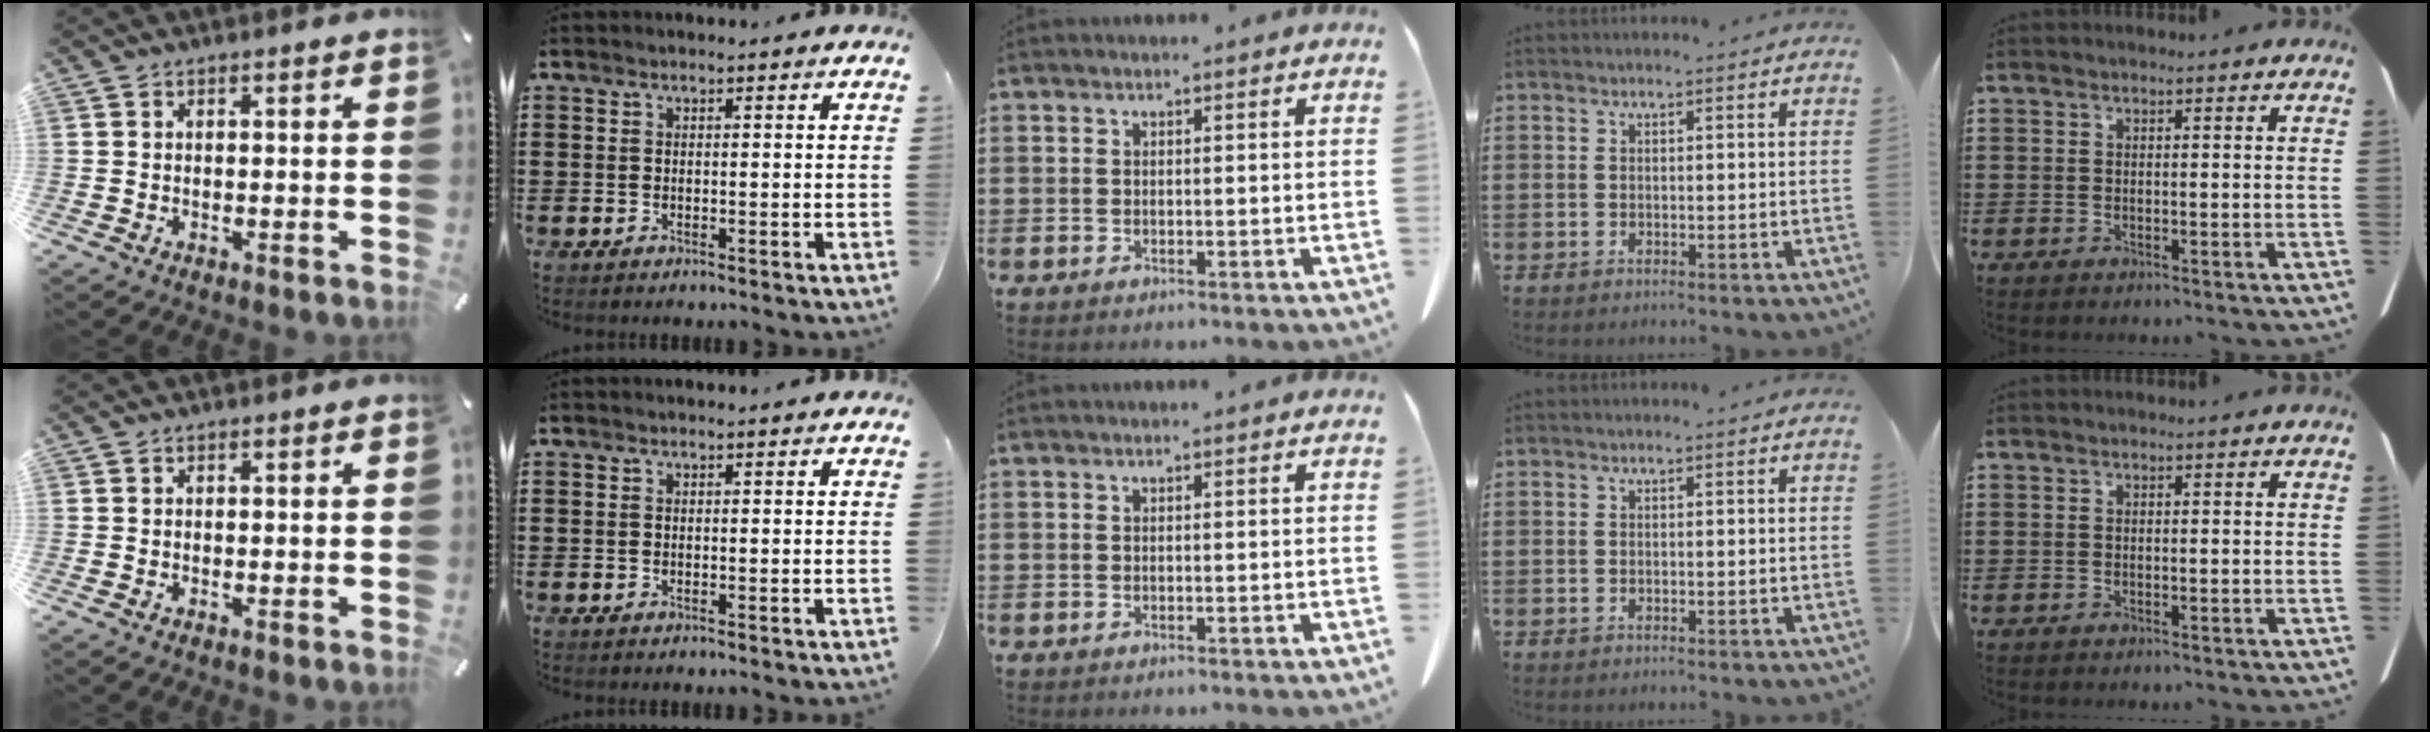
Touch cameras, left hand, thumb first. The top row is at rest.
{}